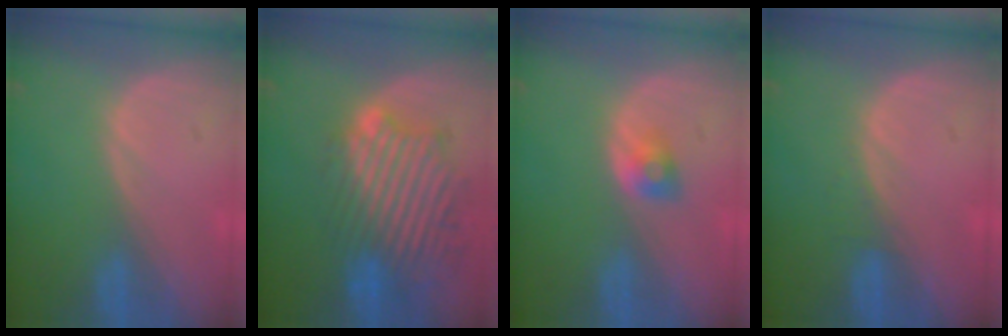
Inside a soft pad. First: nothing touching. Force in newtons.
{"total": 11.9, "press": 10.7, "slide": 5.3}
{"total": 2.3, "press": 2.2, "slide": 0.7}
{"total": 1.0, "press": 0.9, "slide": 0.3}